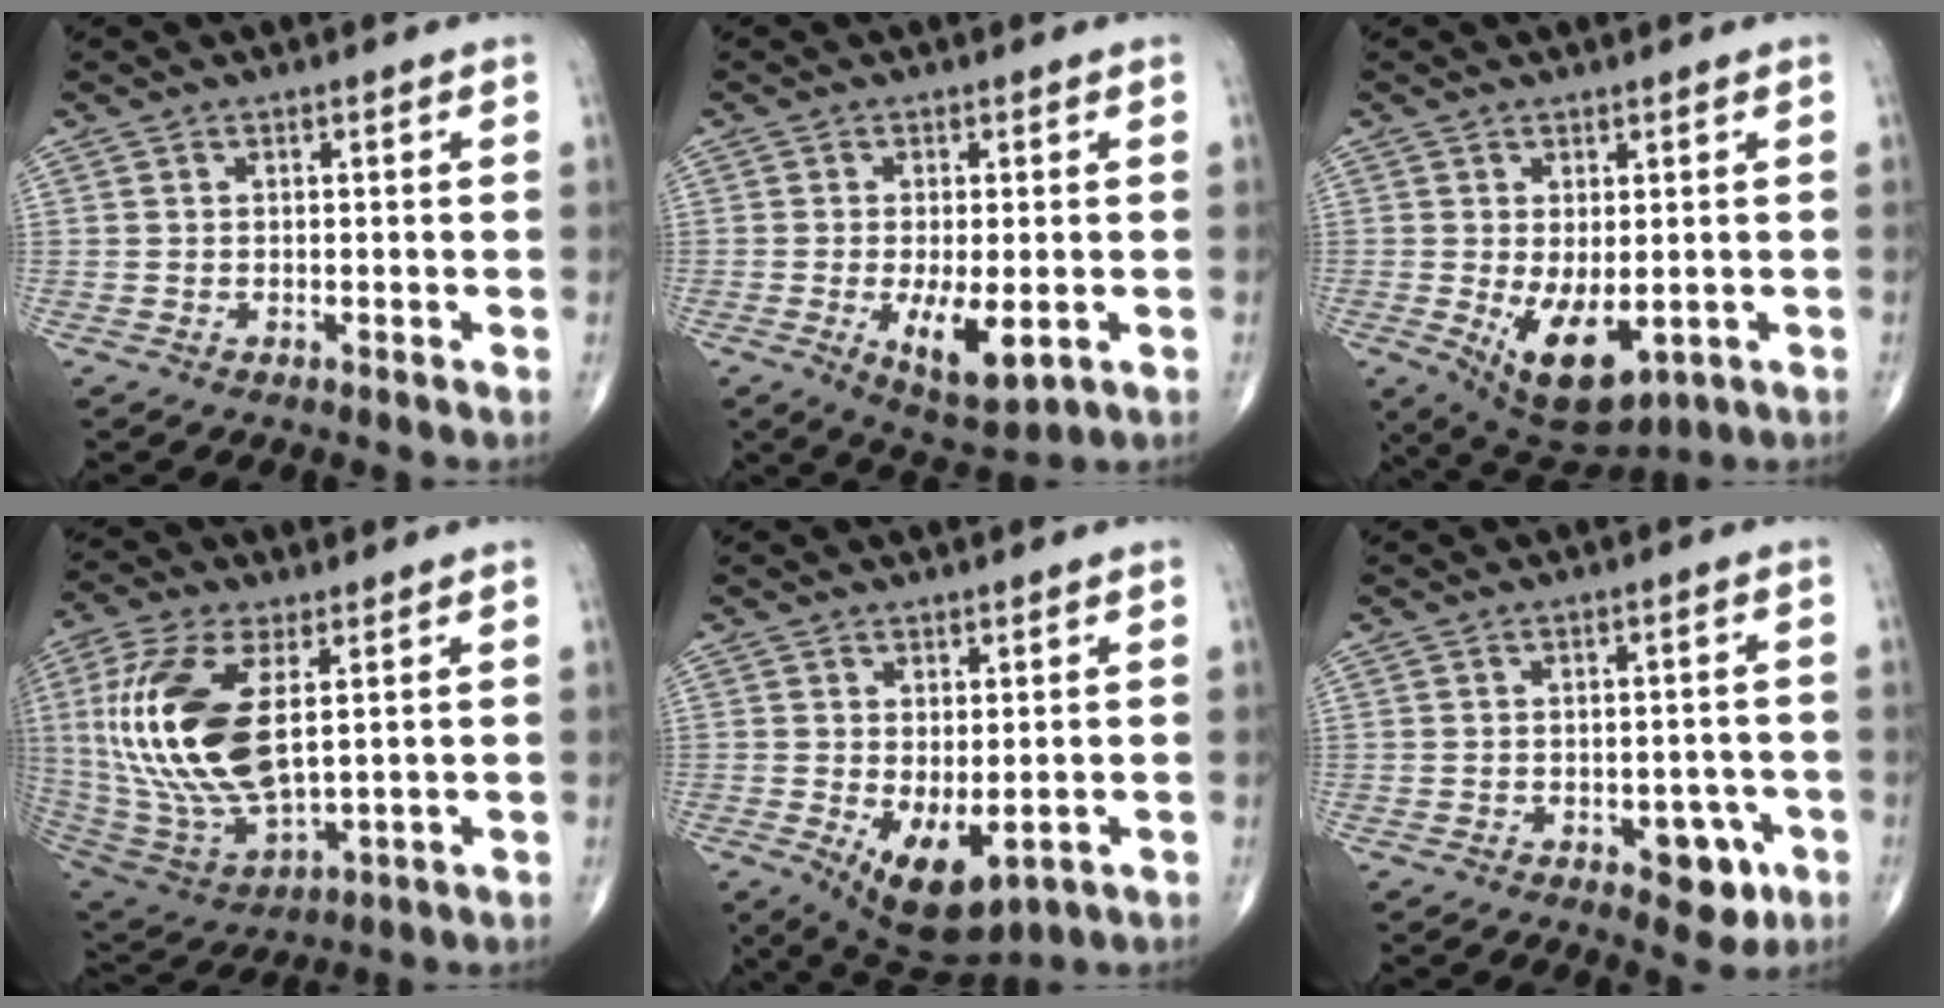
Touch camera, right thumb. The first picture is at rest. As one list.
[{"total": 8.5, "force": [-2.0, 3.3, 7.6], "torque": [-0.121, -0.019, -0.023]}, {"total": 10.0, "force": [-2.0, 5.1, 8.4], "torque": [-0.125, -0.016, -0.010]}, {"total": 21.7, "force": [3.6, 10.0, 18.9], "torque": [-0.408, -0.022, 0.078]}, {"total": 8.6, "force": [-1.8, 4.2, 7.3], "torque": [-0.110, -0.013, -0.008]}, {"total": 6.1, "force": [-2.6, 3.4, 4.3], "torque": [-0.027, 0.013, -0.028]}]